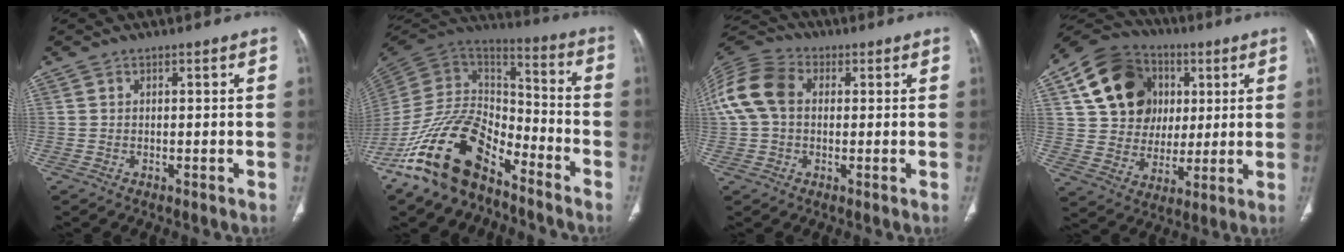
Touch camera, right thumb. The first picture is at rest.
{"total": 20.4, "force": [-13.5, 10.0, 11.7], "torque": [-0.191, 0.093, -0.254]}
{"total": 12.6, "force": [1.8, 9.2, 8.5], "torque": [-0.177, 0.032, 0.027]}
{"total": 19.4, "force": [6.0, 15.6, 9.9], "torque": [-0.143, 0.012, 0.108]}